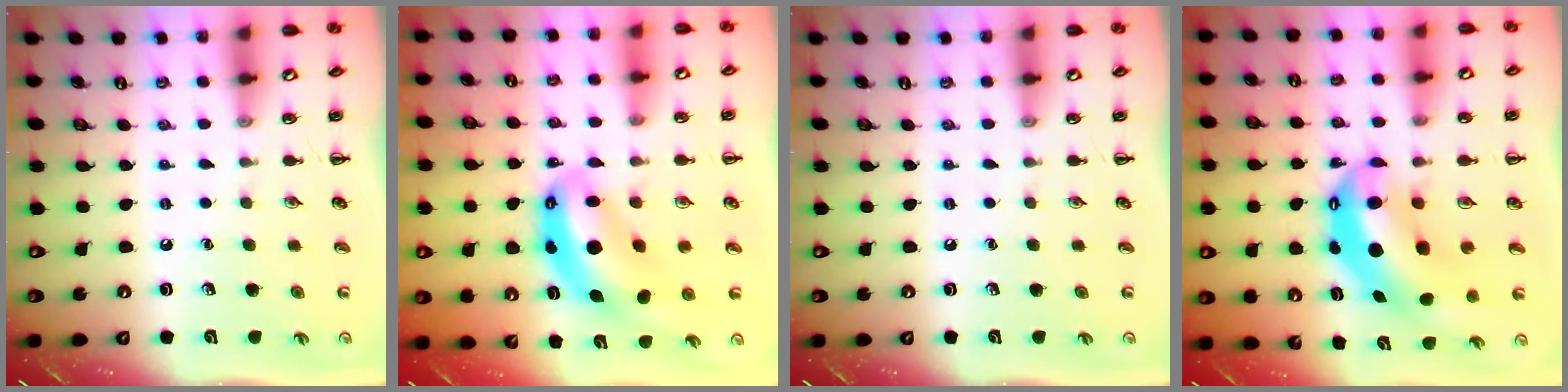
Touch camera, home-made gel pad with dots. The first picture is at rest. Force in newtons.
{"total": 10.0, "press": 9.7, "slide": 2.6}
{"total": 0.0}
{"total": 10.3, "press": 10.0, "slide": 2.6}